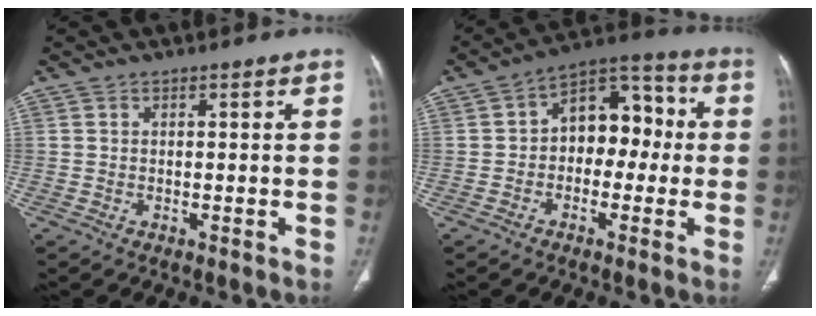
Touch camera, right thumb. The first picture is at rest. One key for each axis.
{"total": 11.5, "fx": -0.2, "fy": 7.9, "fz": 8.4, "tx": -0.074, "ty": 0.043, "tz": -0.019}